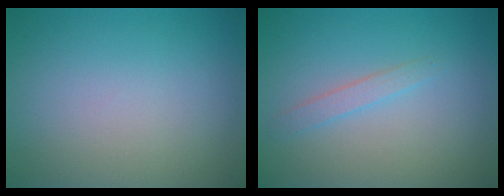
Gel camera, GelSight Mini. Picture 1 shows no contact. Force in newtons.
{"total": 1.3, "press": 1.3, "slide": 0.0}